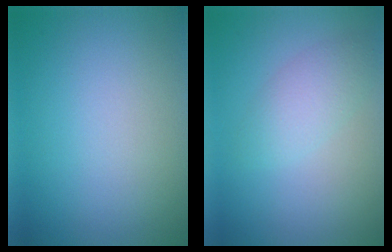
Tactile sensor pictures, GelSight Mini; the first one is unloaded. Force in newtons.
{"total": 2.4, "press": 2.4, "slide": 0.0}